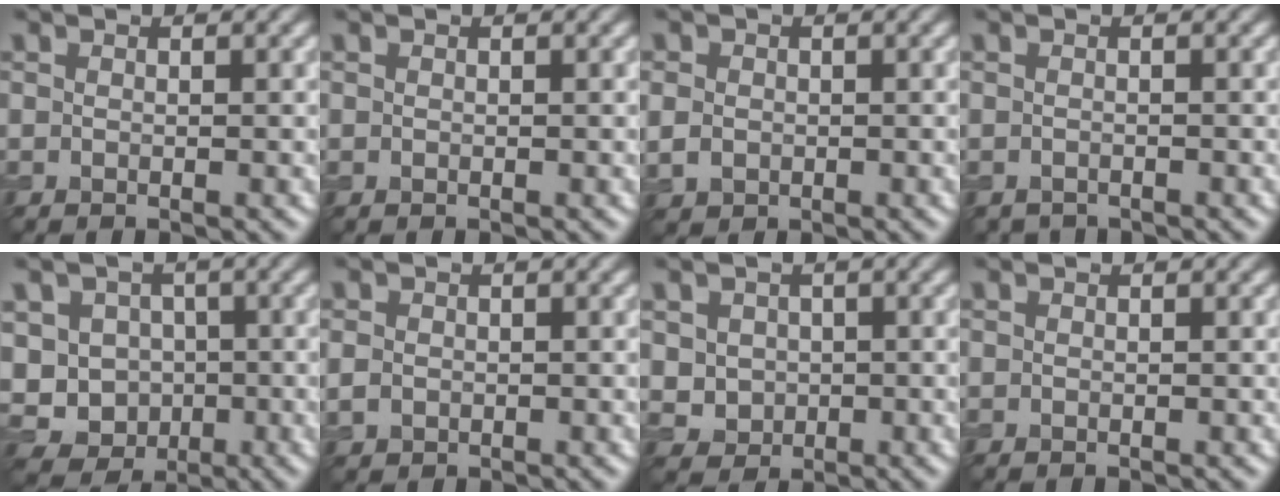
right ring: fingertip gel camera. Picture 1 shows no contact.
{"total": 0.0}
{"total": 2.1, "force": [-0.1, 1.9, 0.9], "torque": [-0.017, -0.004, -0.001]}
{"total": 0.9, "force": [-0.9, 0.2, -0.1], "torque": [0.003, -0.007, -0.016]}
{"total": 7.7, "force": [-0.9, 7.0, 2.9], "torque": [-0.056, 0.006, -0.038]}
{"total": 1.4, "force": [-0.1, 1.2, 0.6], "torque": [-0.011, -0.004, -0.003]}
{"total": 2.8, "force": [0.3, 2.6, 1.0], "torque": [-0.025, -0.004, 0.015]}
{"total": 0.0}